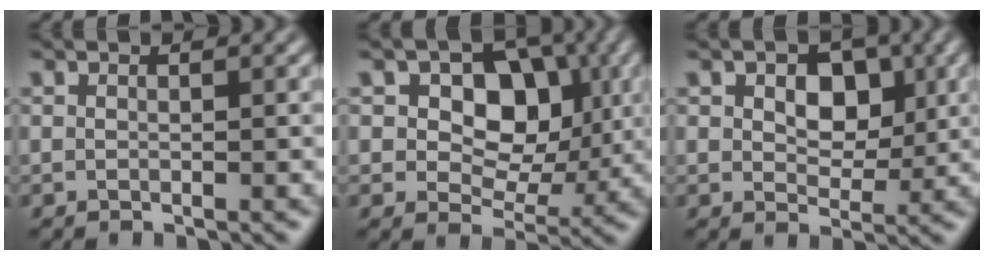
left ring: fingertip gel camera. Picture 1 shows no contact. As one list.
[{"total": 6.4, "force": [1.1, 4.5, 4.5], "torque": [-0.068, 0.003, 0.018]}, {"total": 4.7, "force": [1.3, 3.1, 3.3], "torque": [-0.051, 0.011, 0.014]}]